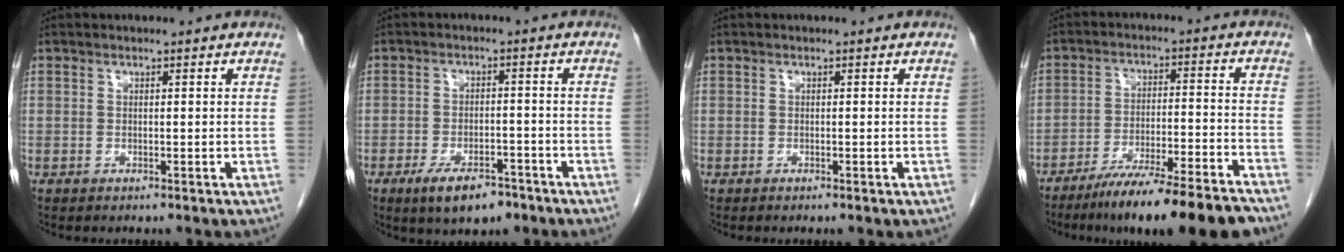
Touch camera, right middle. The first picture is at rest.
{"total": 6.7, "force": [-4.4, 2.7, 4.2], "torque": [-0.072, -0.002, -0.067]}
{"total": 0.0}
{"total": 15.9, "force": [-13.0, 0.2, 9.2], "torque": [-0.119, -0.016, -0.204]}